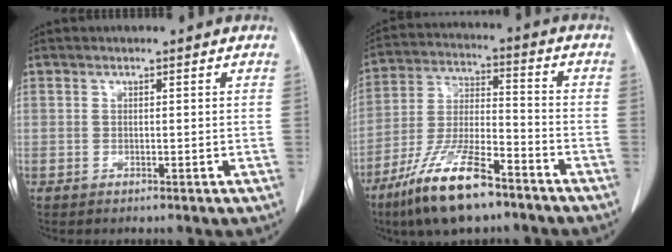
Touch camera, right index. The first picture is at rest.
{"total": 14.5, "force": [-9.7, 3.3, 10.2], "torque": [-0.209, -0.019, -0.179]}